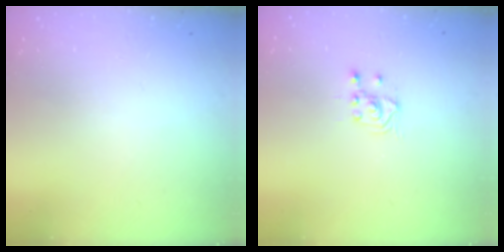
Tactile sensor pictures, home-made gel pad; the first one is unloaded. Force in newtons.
{"total": 2.5, "press": 2.4, "slide": 0.7}